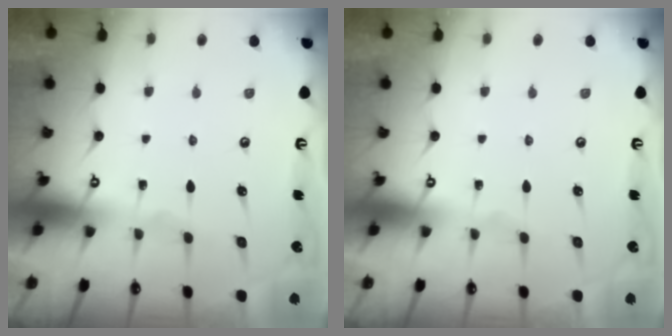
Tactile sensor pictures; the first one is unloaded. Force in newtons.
{"total": 0.0}